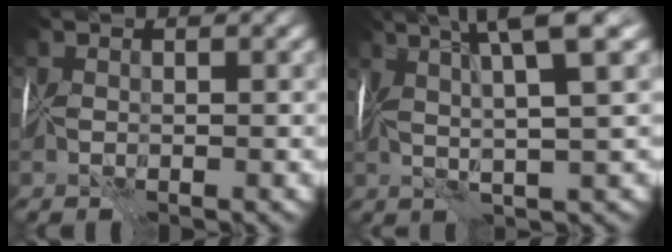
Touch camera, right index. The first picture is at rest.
{"total": 7.4, "force": [3.4, 0.8, 6.6], "torque": [-0.094, 0.017, 0.054]}